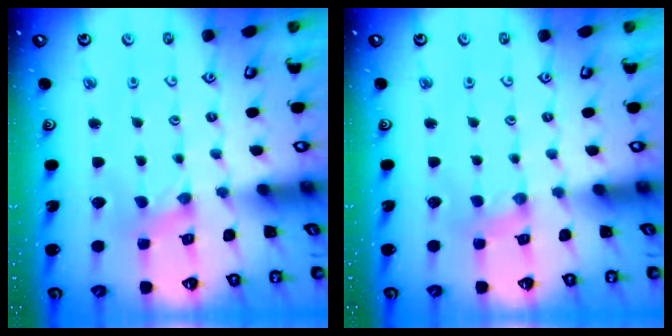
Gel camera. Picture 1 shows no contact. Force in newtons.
{"total": 2.2, "press": 2.1, "slide": 0.4}